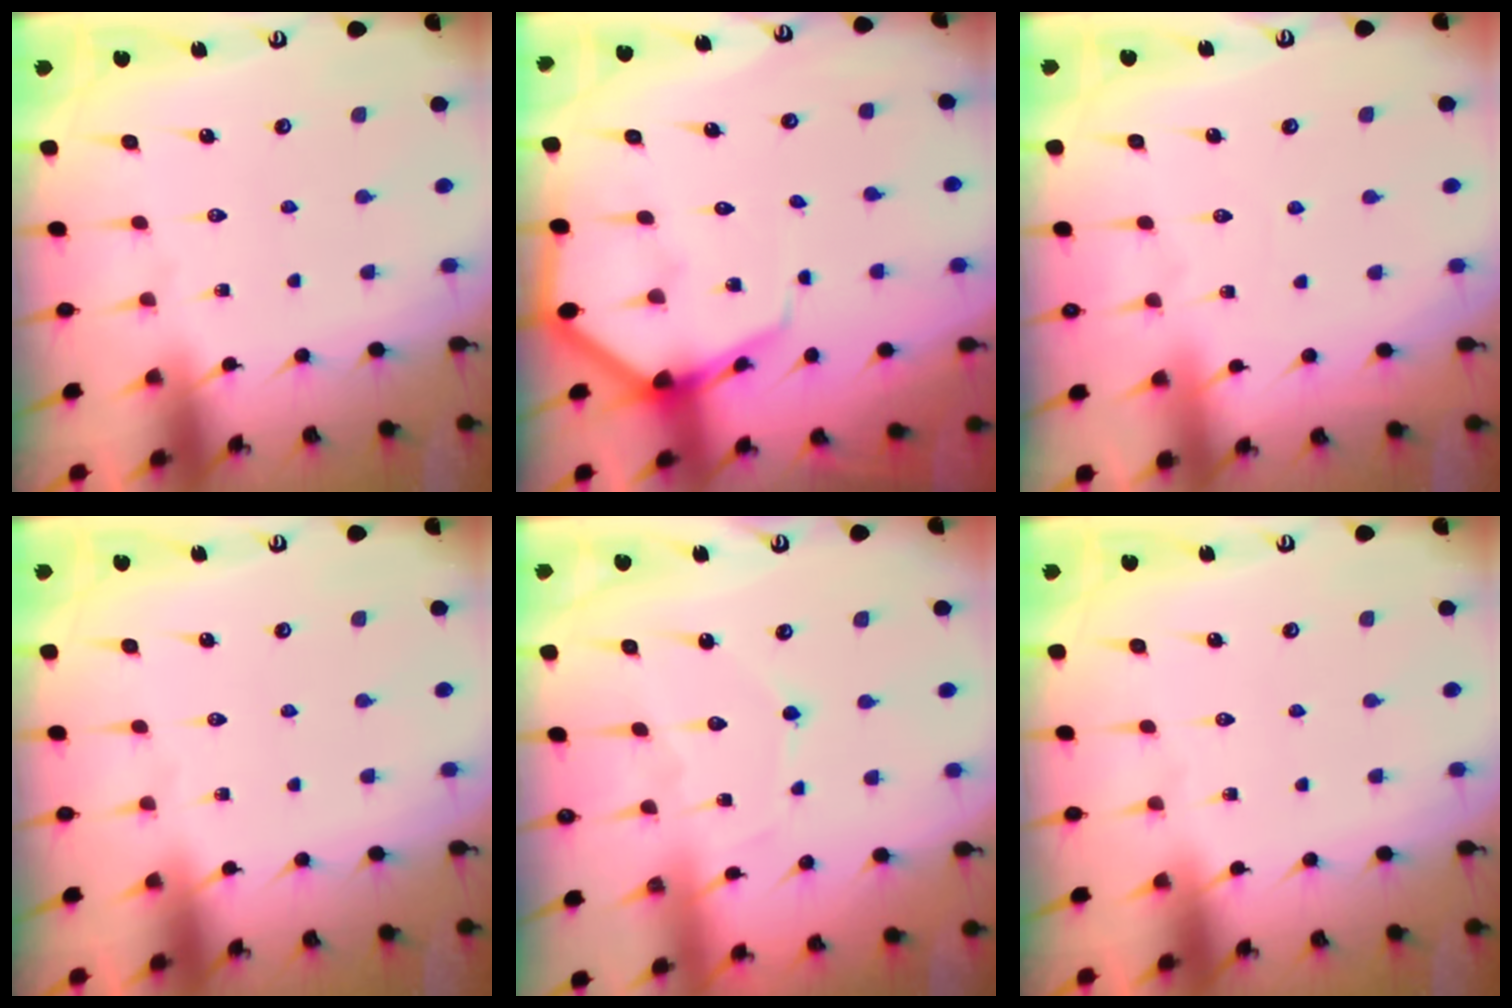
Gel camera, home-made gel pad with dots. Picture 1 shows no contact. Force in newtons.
{"total": 6.7, "press": 6.7, "slide": 0.7}
{"total": 2.7, "press": 2.7, "slide": 0.3}
{"total": 0.0}
{"total": 5.9, "press": 5.9, "slide": 0.5}
{"total": 0.0}